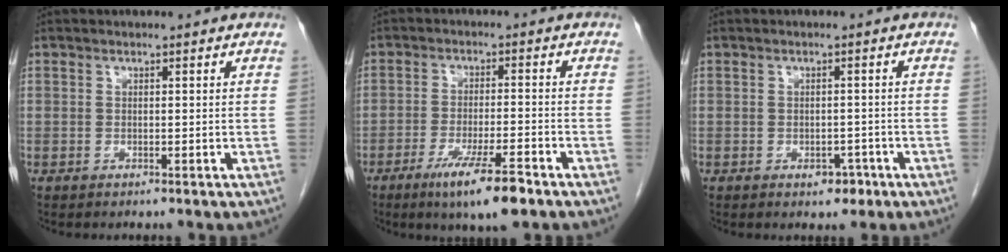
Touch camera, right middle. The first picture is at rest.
{"total": 8.6, "force": [-5.5, 0.5, 6.7], "torque": [-0.117, -0.018, -0.090]}
{"total": 2.3, "force": [-1.3, 1.5, 1.3], "torque": [-0.012, 0.003, -0.011]}